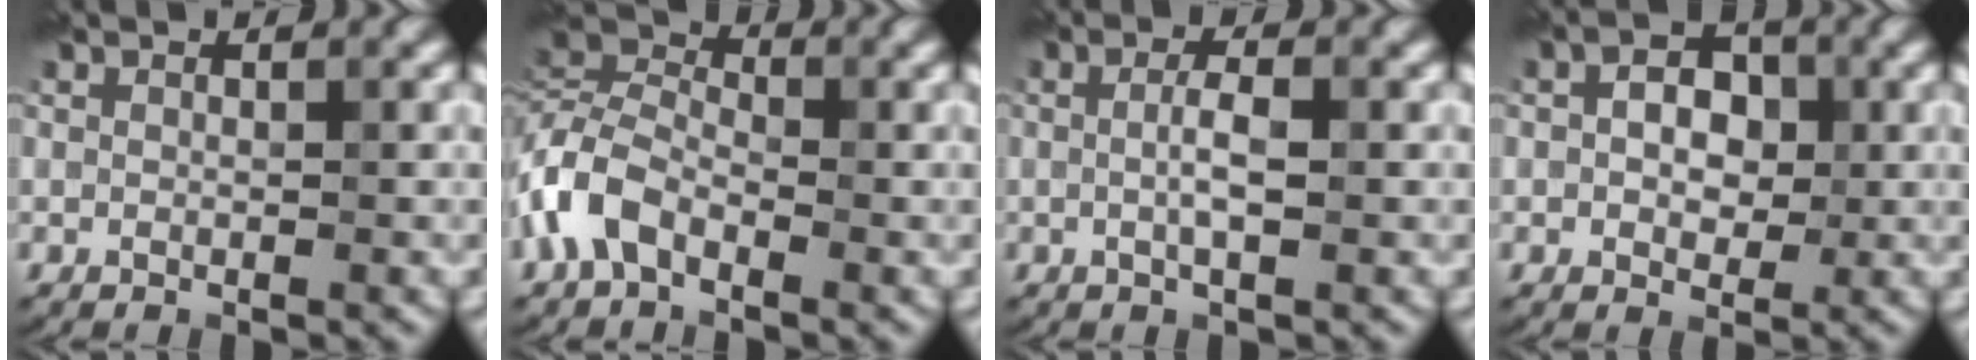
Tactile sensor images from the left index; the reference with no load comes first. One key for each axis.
{"total": 5.2, "fx": -2.6, "fy": 3.3, "fz": 3.1, "tx": -0.073, "ty": 0.006, "tz": -0.072}
{"total": 1.9, "fx": 0.0, "fy": 0.2, "fz": 1.9, "tx": -0.037, "ty": 0.002, "tz": -0.004}
{"total": 3.1, "fx": 0.3, "fy": 2.1, "fz": 2.2, "tx": -0.028, "ty": 0.005, "tz": -0.007}